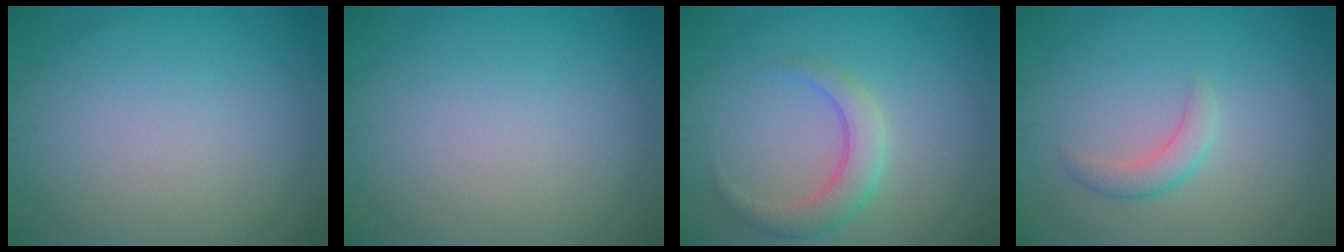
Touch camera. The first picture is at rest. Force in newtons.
{"total": 0.0}
{"total": 3.1, "press": 3.1, "slide": 0.3}
{"total": 1.9, "press": 1.9, "slide": 0.1}